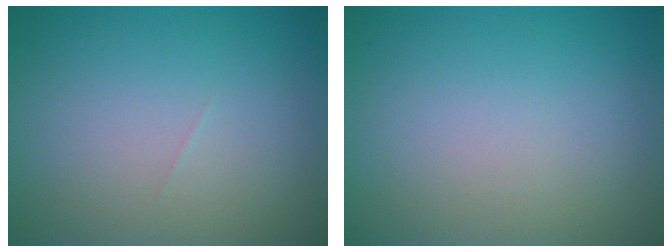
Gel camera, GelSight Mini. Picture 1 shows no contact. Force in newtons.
{"total": 0.0}